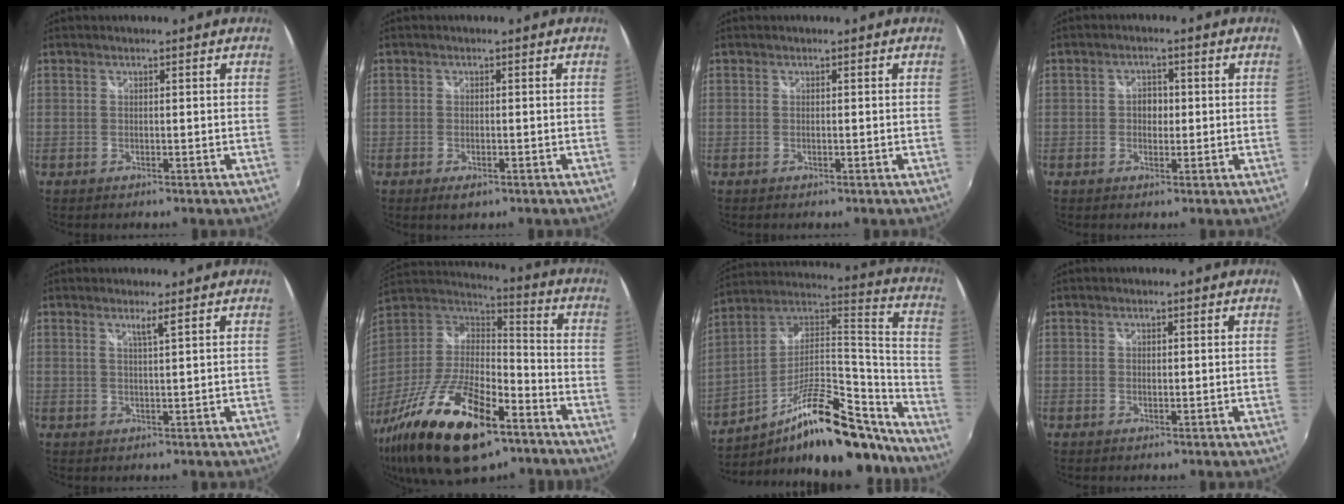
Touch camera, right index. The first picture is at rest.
{"total": 2.0, "force": [-1.1, 1.1, 1.3], "torque": [-0.024, -0.008, -0.017]}
{"total": 0.0}
{"total": 2.7, "force": [-0.2, 2.3, 1.5], "torque": [-0.021, 0.006, -0.006]}
{"total": 1.8, "force": [1.2, -0.5, 1.3], "torque": [-0.023, -0.006, 0.019]}
{"total": 27.4, "force": [-15.2, 11.2, 19.8], "torque": [-0.394, -0.041, -0.255]}
{"total": 25.0, "force": [-17.4, 7.7, 16.2], "torque": [-0.241, 0.025, -0.271]}
{"total": 0.5, "force": [0.1, 0.4, 0.2], "torque": [-0.002, 0.001, 0.001]}